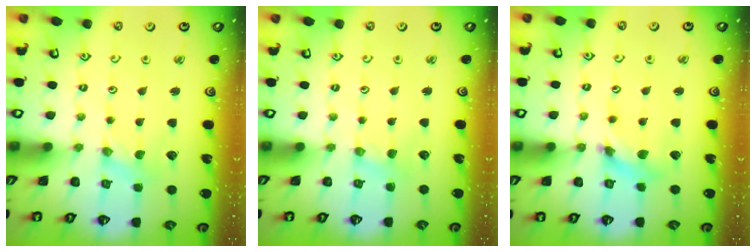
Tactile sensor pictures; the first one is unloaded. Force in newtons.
{"total": 2.0, "press": 2.0, "slide": 0.3}
{"total": 6.2, "press": 6.2, "slide": 0.7}